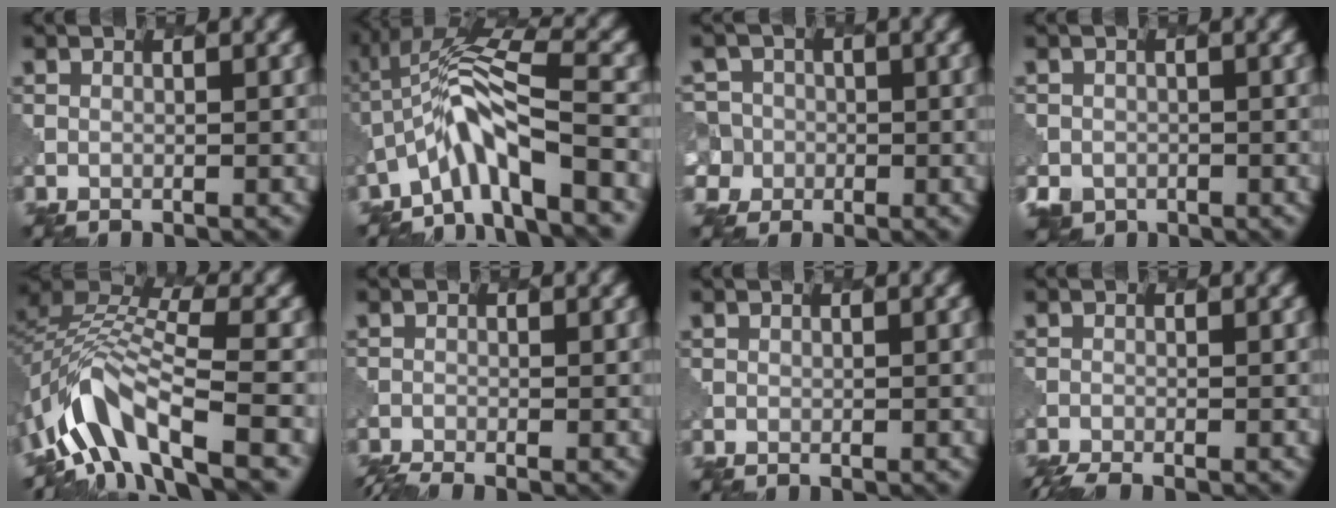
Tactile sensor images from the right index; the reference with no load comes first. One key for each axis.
{"total": 6.8, "fx": -3.3, "fy": 1.4, "fz": 5.8, "tx": -0.105, "ty": 0.015, "tz": -0.068}
{"total": 6.3, "fx": -0.8, "fy": 6.1, "fz": 1.4, "tx": -0.034, "ty": 0.017, "tz": -0.049}
{"total": 2.0, "fx": -0.9, "fy": 1.8, "fz": 0.1, "tx": 0.001, "ty": -0.011, "tz": -0.018}
{"total": 9.2, "fx": -5.2, "fy": 3.5, "fz": 6.7, "tx": -0.114, "ty": 0.003, "tz": -0.110}
{"total": 3.8, "fx": -3.2, "fy": 0.7, "fz": 1.8, "tx": -0.025, "ty": -0.016, "tz": -0.051}
{"total": 0.0}
{"total": 2.9, "fx": -2.5, "fy": 0.4, "fz": 1.4, "tx": -0.027, "ty": -0.009, "tz": -0.048}